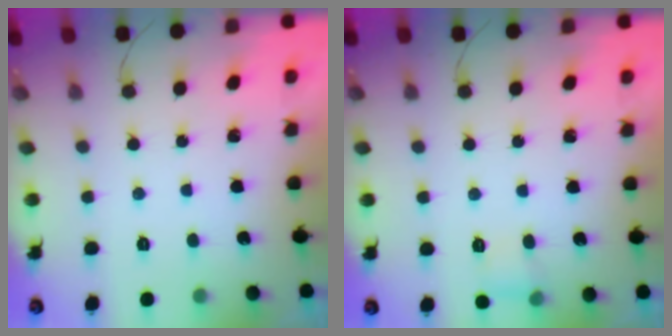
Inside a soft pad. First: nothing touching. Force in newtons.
{"total": 4.2, "press": 3.9, "slide": 1.5}